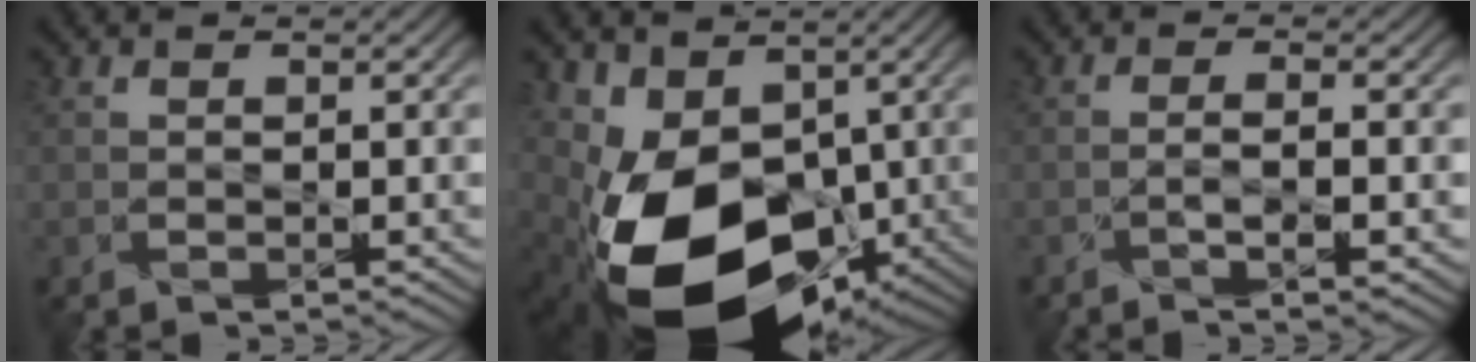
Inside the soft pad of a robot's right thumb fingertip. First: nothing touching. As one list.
[{"total": 15.5, "force": [-2.4, 10.6, 11.0], "torque": [-0.227, -0.043, -0.029]}, {"total": 2.3, "force": [-1.0, 0.4, 2.0], "torque": [-0.034, 0.000, -0.027]}]